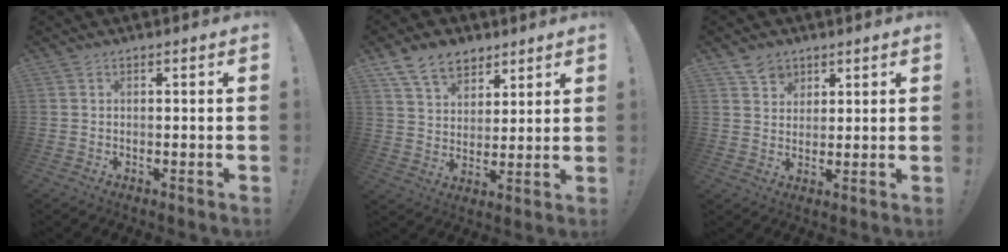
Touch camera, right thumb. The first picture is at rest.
{"total": 12.0, "force": [7.8, 7.8, 4.7], "torque": [-0.081, -0.041, 0.151]}
{"total": 5.5, "force": [3.8, 3.9, 0.7], "torque": [-0.006, -0.021, 0.070]}